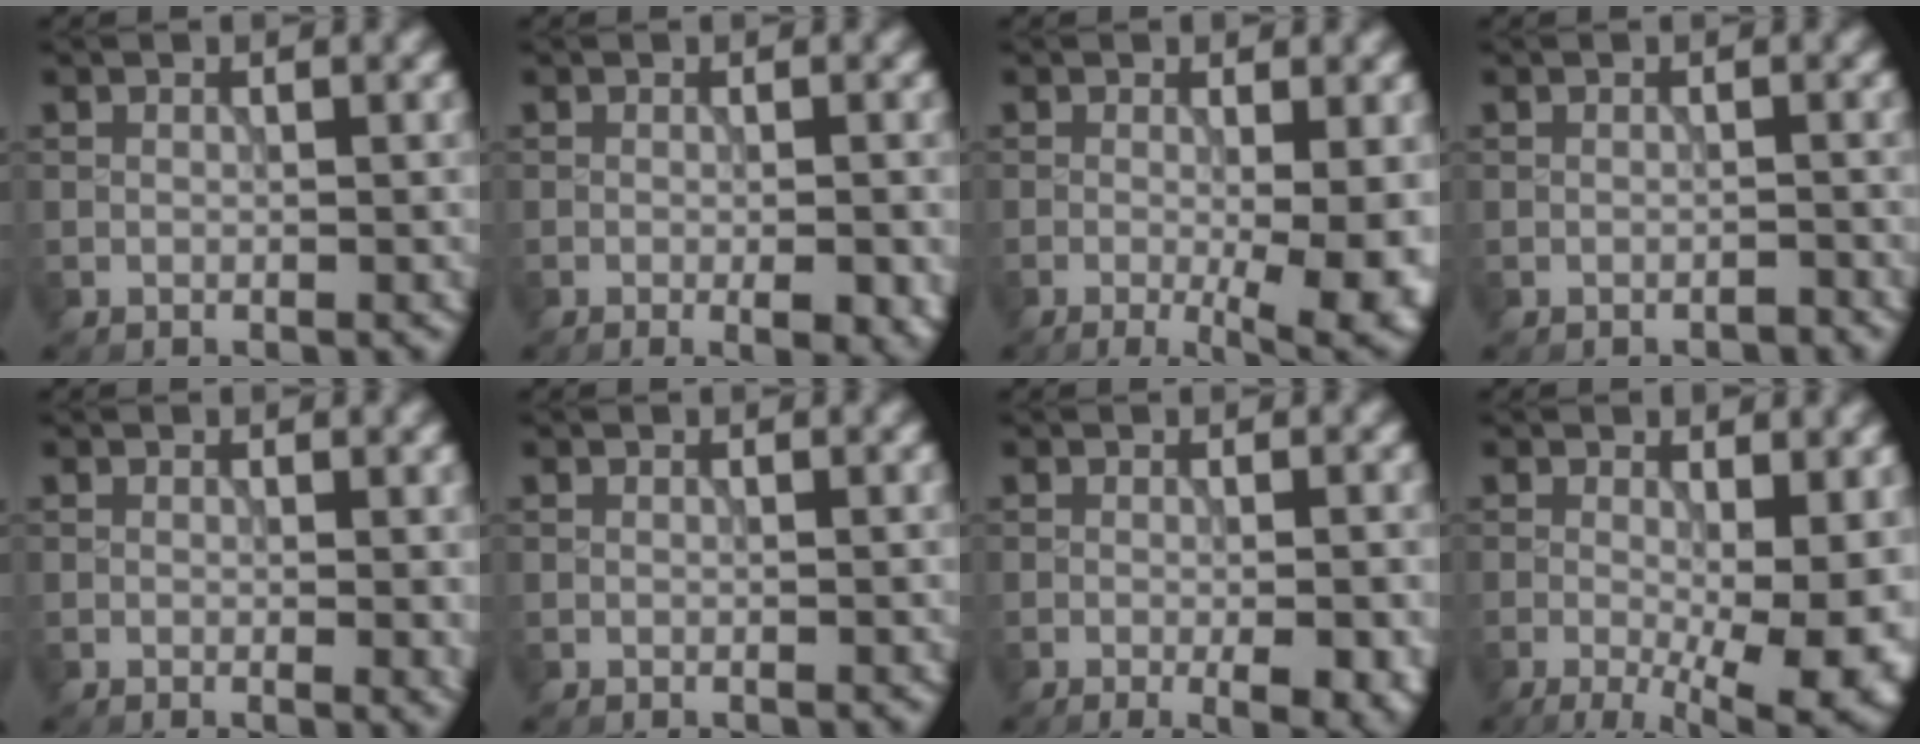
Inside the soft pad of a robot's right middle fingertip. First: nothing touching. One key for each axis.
{"total": 3.4, "fx": -1.1, "fy": 0.8, "fz": 3.1, "tx": -0.040, "ty": -0.008, "tz": -0.010}
{"total": 6.8, "fx": -1.3, "fy": 1.9, "fz": 6.4, "tx": -0.082, "ty": -0.019, "tz": -0.013}
{"total": 0.7, "fx": -0.7, "fy": 0.1, "fz": 0.2, "tx": 0.000, "ty": 0.001, "tz": -0.012}
{"total": 1.4, "fx": 0.1, "fy": 0.3, "fz": 1.4, "tx": -0.014, "ty": -0.007, "tz": 0.001}
{"total": 0.0}
{"total": 4.8, "fx": -1.6, "fy": 1.3, "fz": 4.4, "tx": -0.054, "ty": -0.010, "tz": -0.011}
{"total": 10.5, "fx": -1.8, "fy": 4.2, "fz": 9.4, "tx": -0.126, "ty": -0.020, "tz": -0.016}